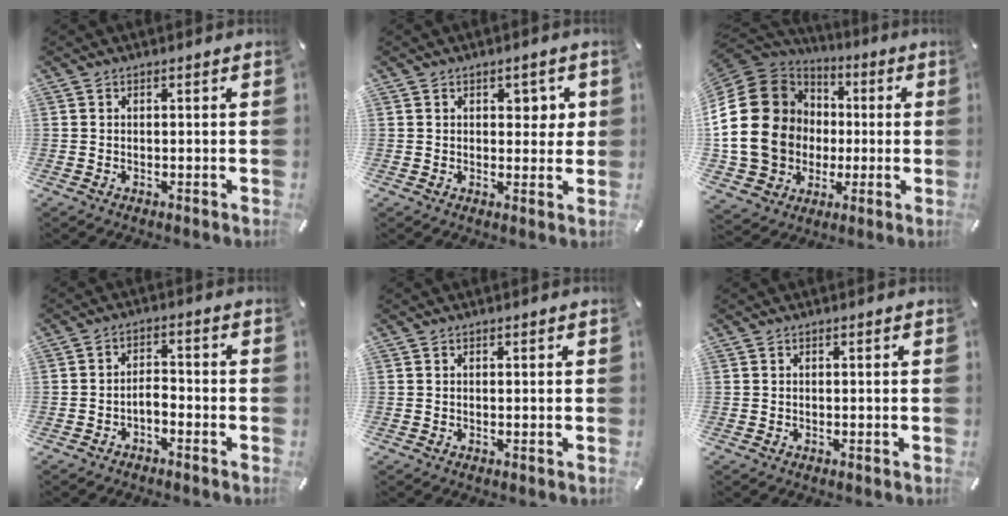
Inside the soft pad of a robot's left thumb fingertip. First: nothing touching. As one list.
[{"total": 3.6, "force": [1.4, 2.4, 2.3], "torque": [-0.009, -0.010, 0.014]}, {"total": 24.6, "force": [0.3, 21.3, 12.4], "torque": [-0.265, 0.005, 0.033]}, {"total": 3.1, "force": [-2.0, 1.5, 1.8], "torque": [-0.033, 0.015, -0.038]}, {"total": 0.0}, {"total": 0.0}]